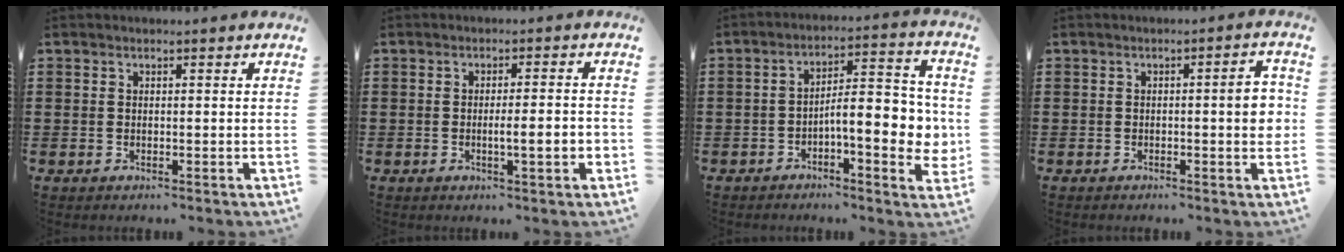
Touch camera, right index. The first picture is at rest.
{"total": 4.2, "force": [-0.9, 0.2, 4.1], "torque": [-0.060, -0.010, -0.019]}
{"total": 9.0, "force": [-1.9, 3.2, 8.2], "torque": [-0.110, -0.010, -0.039]}
{"total": 4.0, "force": [-0.3, 0.9, 3.9], "torque": [-0.049, -0.003, -0.011]}